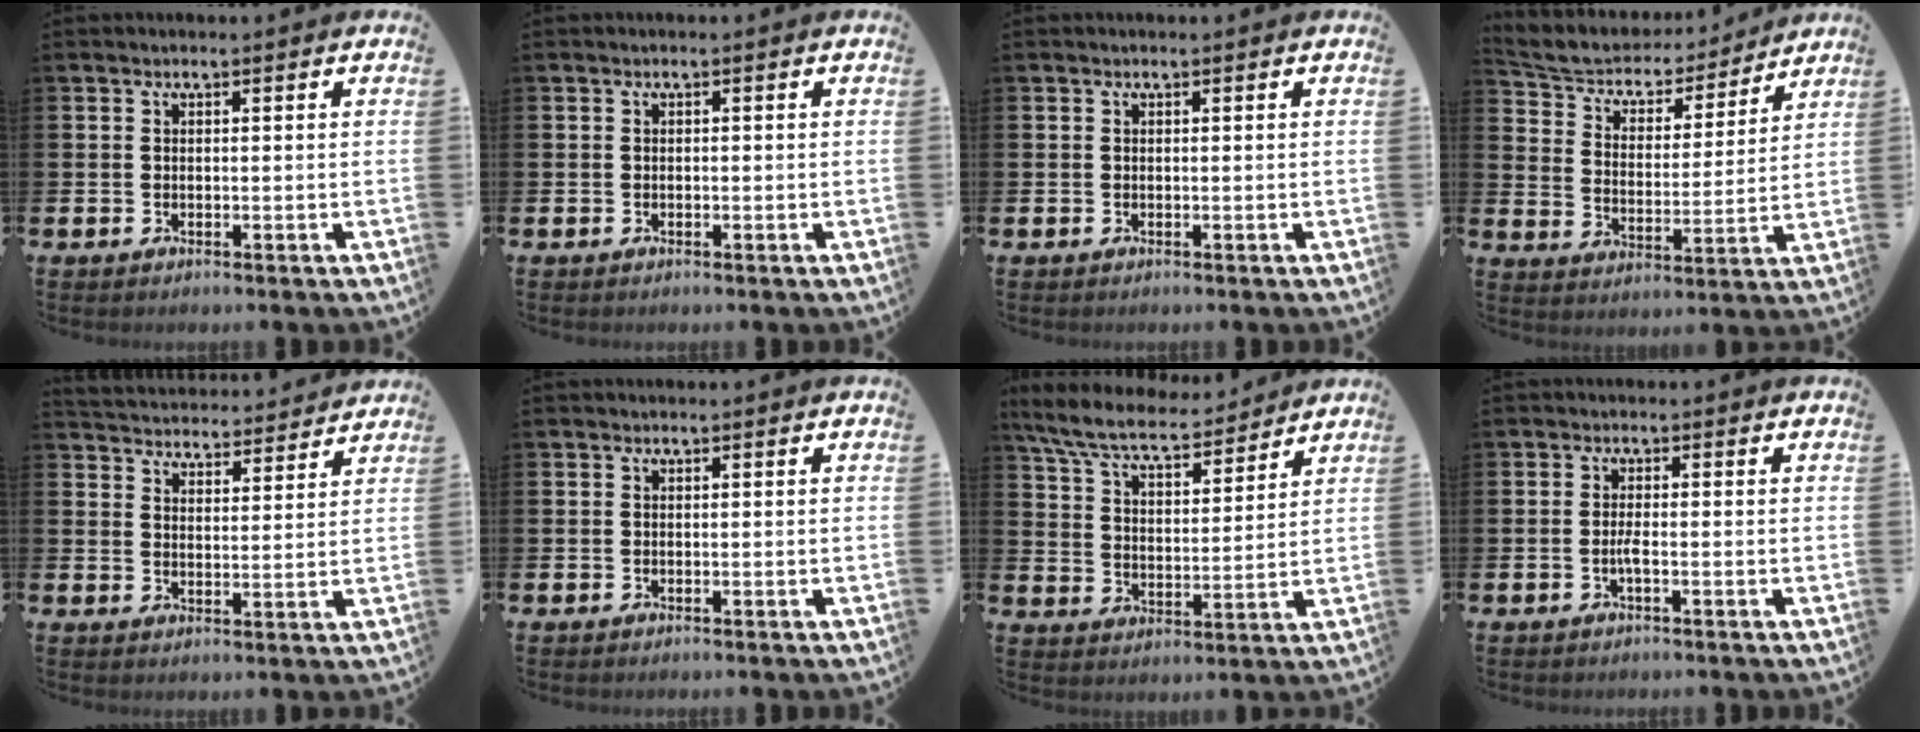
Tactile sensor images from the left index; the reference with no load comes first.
{"total": 0.0}
{"total": 0.0}
{"total": 6.3, "force": [5.8, 2.2, 0.9], "torque": [-0.051, -0.044, 0.096]}
{"total": 4.5, "force": [4.4, 0.7, -0.2], "torque": [-0.007, -0.040, 0.075]}
{"total": 0.0}
{"total": 8.0, "force": [7.3, 1.6, 2.9], "torque": [-0.093, -0.039, 0.130]}
{"total": 1.3, "force": [-0.5, 0.1, 1.2], "torque": [-0.024, -0.001, -0.009]}